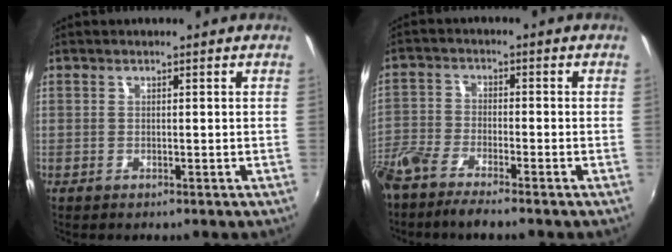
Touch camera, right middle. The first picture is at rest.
{"total": 7.6, "force": [-6.2, 1.5, 4.1], "torque": [-0.108, -0.017, -0.127]}